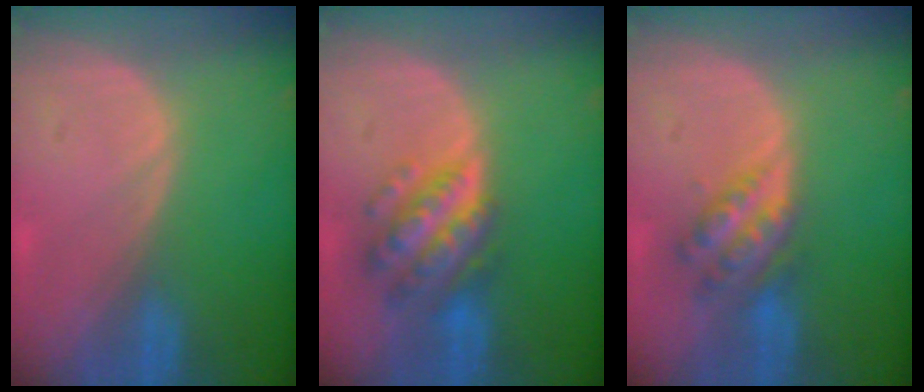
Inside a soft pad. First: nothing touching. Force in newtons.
{"total": 7.5, "press": 7.5, "slide": 0.4}
{"total": 6.1, "press": 5.4, "slide": 3.0}